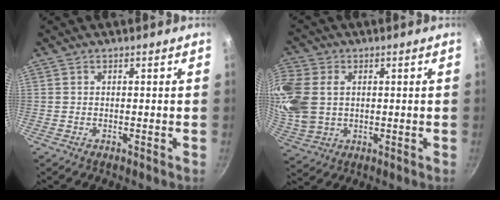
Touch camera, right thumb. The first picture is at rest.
{"total": 12.0, "force": [1.7, 9.2, 7.6], "torque": [-0.164, -0.007, 0.037]}